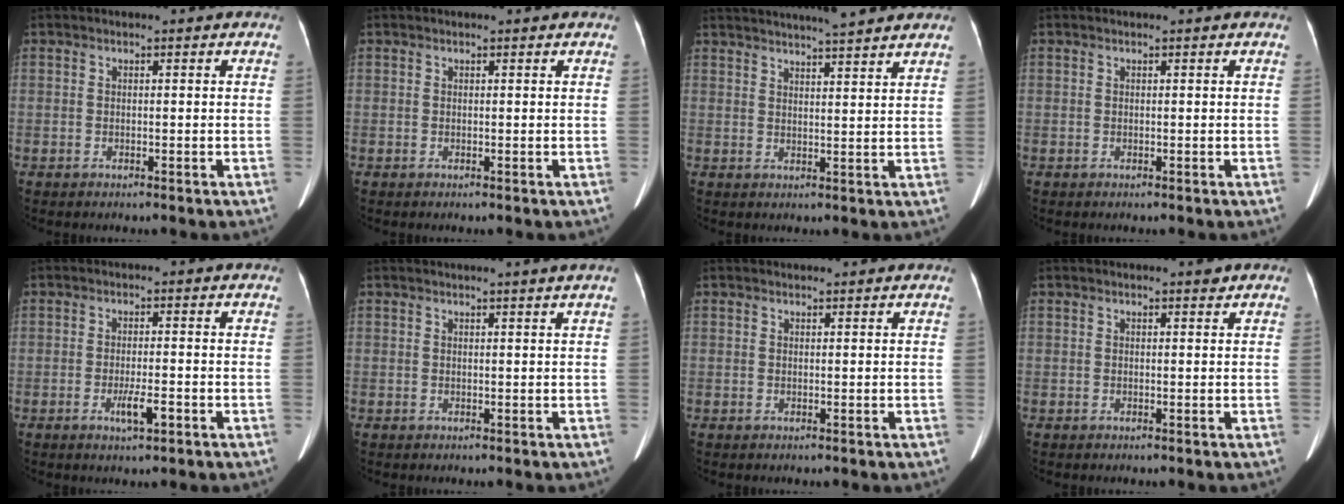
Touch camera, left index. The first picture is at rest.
{"total": 0.9, "force": [0.9, 0.0, 0.2], "torque": [-0.011, 0.005, 0.010]}
{"total": 13.8, "force": [12.4, 0.5, 6.0], "torque": [-0.096, 0.018, 0.163]}
{"total": 0.7, "force": [0.7, 0.1, 0.1], "torque": [-0.006, 0.010, 0.007]}
{"total": 3.2, "force": [-1.4, 0.4, 2.8], "torque": [-0.053, -0.003, -0.023]}
{"total": 2.0, "force": [1.7, -0.7, 0.8], "torque": [-0.015, -0.001, 0.025]}
{"total": 1.3, "force": [1.3, 0.2, 0.1], "torque": [-0.008, 0.011, 0.020]}
{"total": 0.7, "force": [0.6, 0.1, 0.4], "torque": [-0.010, -0.004, 0.008]}